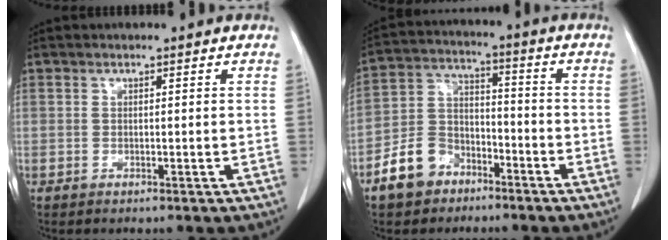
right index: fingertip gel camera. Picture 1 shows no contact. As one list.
[{"total": 9.1, "force": [-5.9, 6.3, 3.1], "torque": [-0.078, 0.016, -0.112]}]